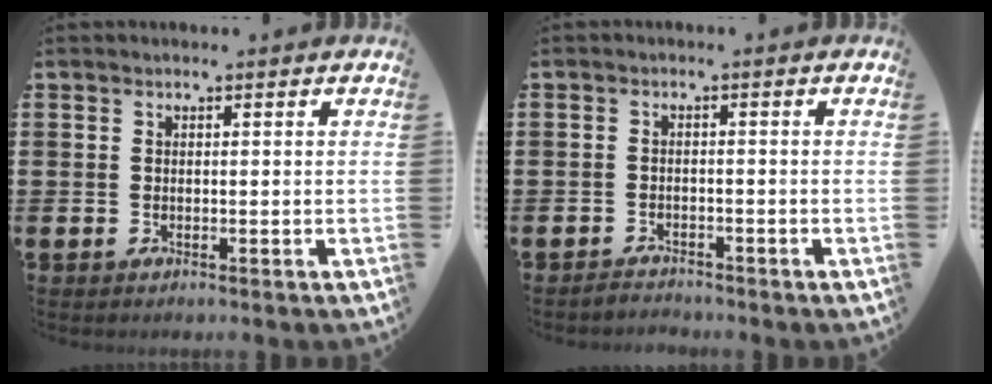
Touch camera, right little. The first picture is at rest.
{"total": 1.5, "force": [-1.5, 0.1, -0.2], "torque": [-0.002, 0.005, -0.033]}